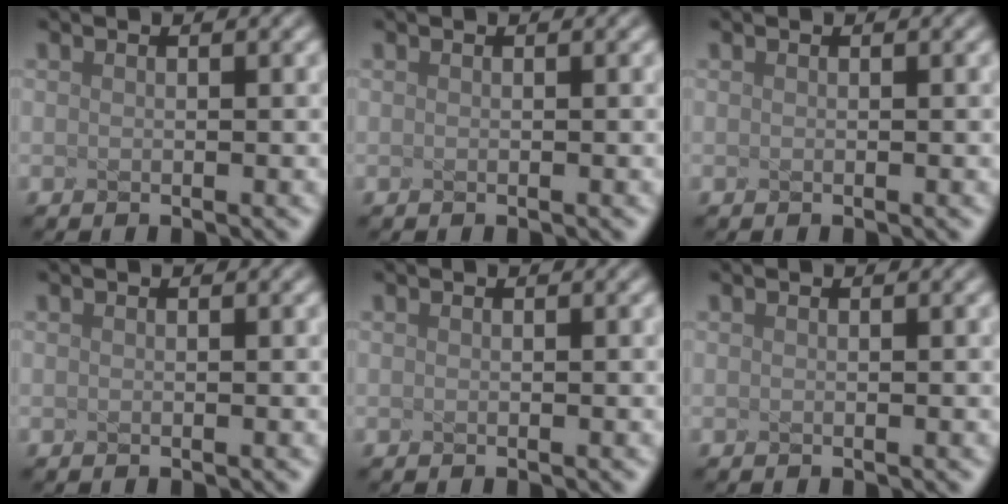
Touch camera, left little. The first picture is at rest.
{"total": 0.0}
{"total": 0.0}
{"total": 0.0}
{"total": 0.0}
{"total": 0.0}